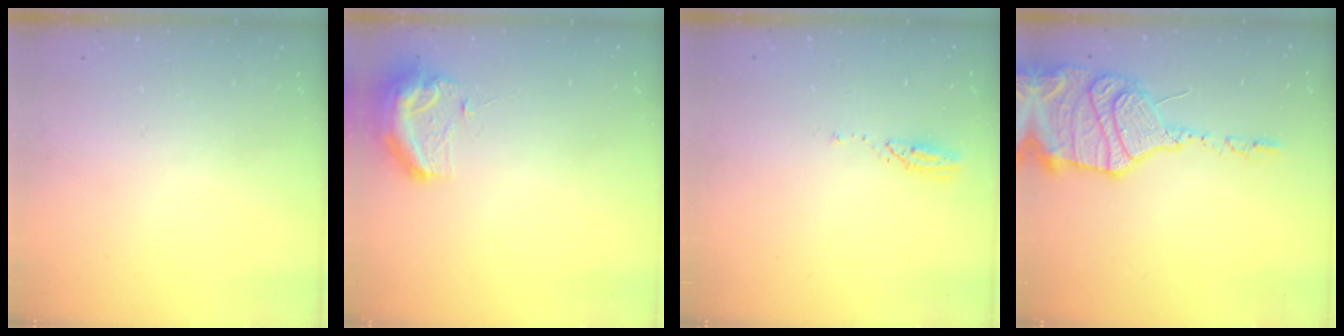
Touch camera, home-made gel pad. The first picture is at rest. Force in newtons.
{"total": 11.1, "press": 11.0, "slide": 1.2}
{"total": 3.0, "press": 2.9, "slide": 0.3}
{"total": 20.5, "press": 19.8, "slide": 5.4}